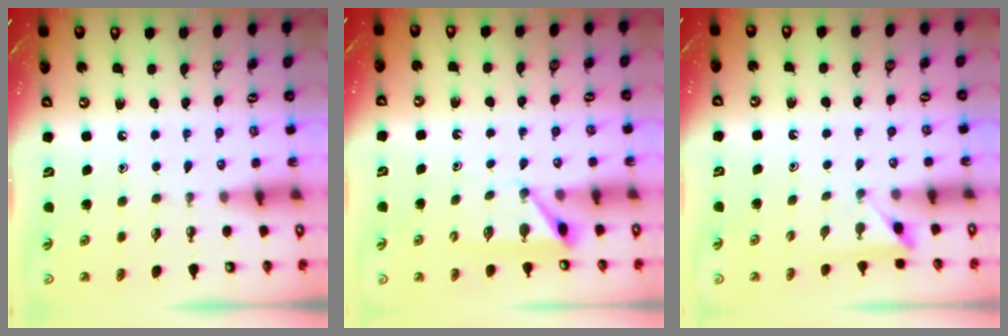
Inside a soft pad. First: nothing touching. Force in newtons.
{"total": 6.5, "press": 6.5, "slide": 0.4}
{"total": 2.5, "press": 2.4, "slide": 0.3}